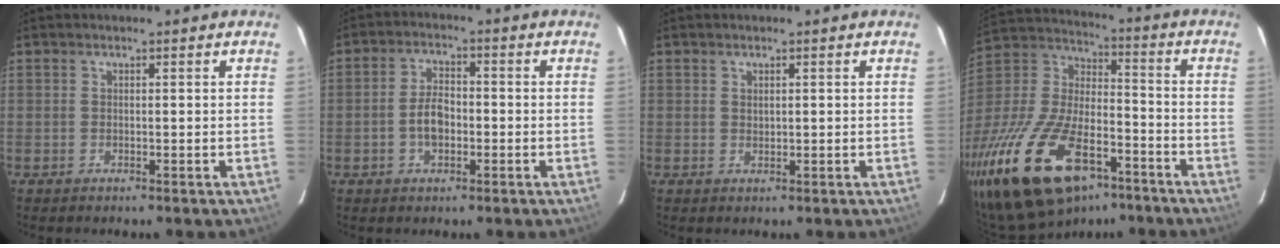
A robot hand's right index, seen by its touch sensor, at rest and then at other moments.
{"total": 5.3, "force": [-1.3, 3.1, 4.1], "torque": [-0.081, 0.009, -0.020]}
{"total": 0.7, "force": [0.4, 0.5, 0.3], "torque": [-0.005, 0.002, 0.010]}
{"total": 27.7, "force": [-16.9, 12.8, 17.9], "torque": [-0.365, -0.021, -0.282]}